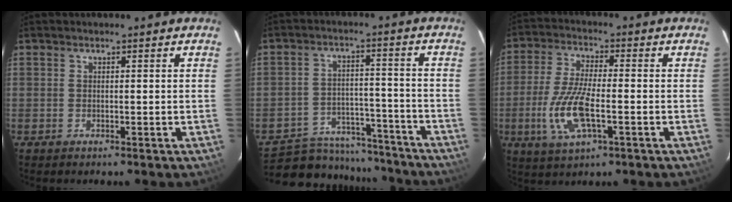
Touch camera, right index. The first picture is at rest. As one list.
[{"total": 17.6, "force": [-15.1, 7.7, 4.7], "torque": [-0.112, 0.031, -0.199]}, {"total": 11.5, "force": [-3.2, 3.8, 10.4], "torque": [-0.224, -0.008, -0.062]}]